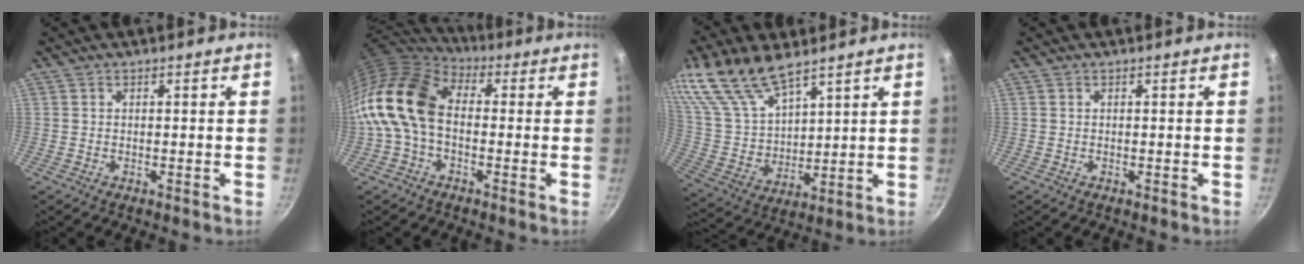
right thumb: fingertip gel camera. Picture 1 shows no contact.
{"total": 15.6, "force": [-1.1, 10.5, 11.5], "torque": [-0.212, 0.036, -0.041]}
{"total": 16.4, "force": [11.6, 7.0, 9.2], "torque": [-0.164, -0.049, 0.246]}
{"total": 0.0}